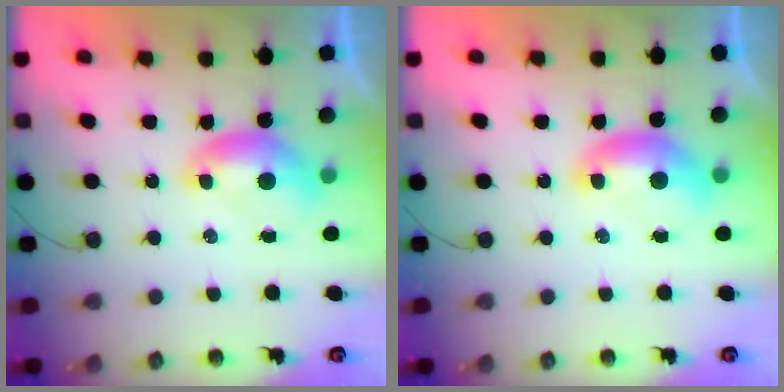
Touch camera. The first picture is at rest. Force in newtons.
{"total": 1.5, "press": 1.4, "slide": 0.6}